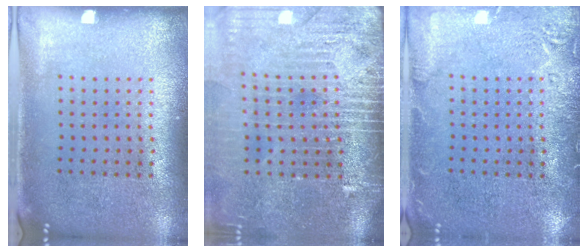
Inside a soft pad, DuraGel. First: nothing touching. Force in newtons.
{"total": 4.4, "press": 3.8, "slide": 2.2}
{"total": 2.4, "press": 2.4, "slide": 0.4}